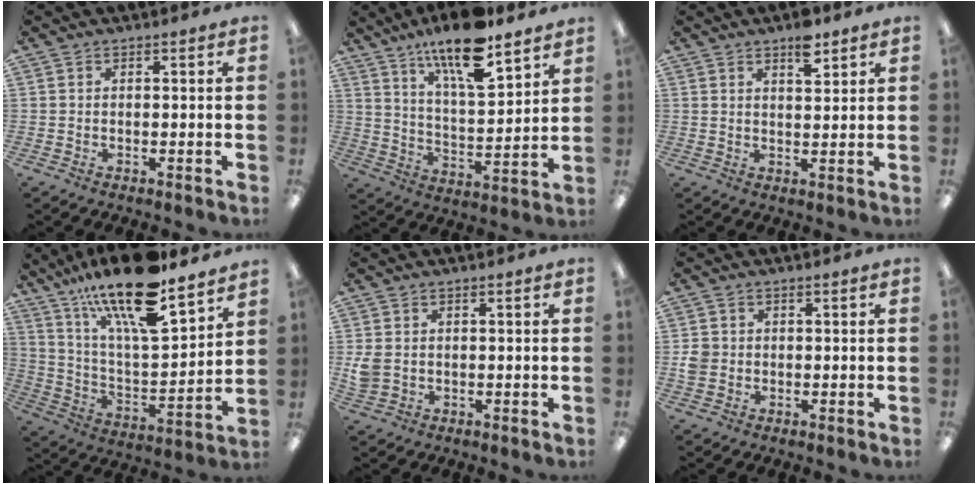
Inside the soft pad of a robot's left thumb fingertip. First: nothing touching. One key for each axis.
{"total": 16.0, "fx": 11.8, "fy": 4.2, "fz": 9.9, "tx": -0.166, "ty": -0.068, "tz": 0.195}
{"total": 5.7, "fx": 4.1, "fy": 2.1, "fz": 3.4, "tx": -0.035, "ty": -0.026, "tz": 0.066}
{"total": 21.8, "fx": 16.9, "fy": 5.7, "fz": 12.6, "tx": -0.222, "ty": -0.108, "tz": 0.284}
{"total": 3.6, "fx": 0.4, "fy": 3.1, "fz": 1.9, "tx": -0.035, "ty": 0.000, "tz": 0.007}
{"total": 2.9, "fx": -0.1, "fy": 2.7, "fz": 0.8, "tx": -0.008, "ty": 0.002, "tz": -0.004}